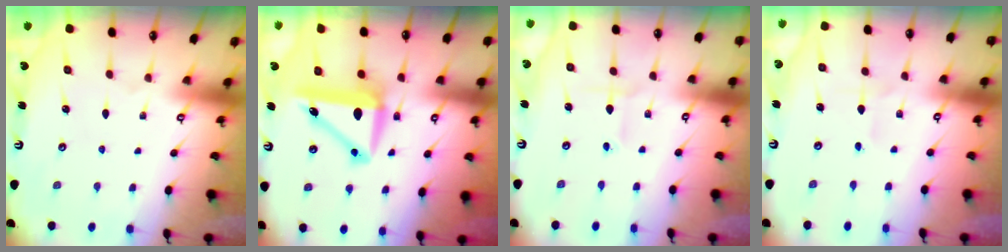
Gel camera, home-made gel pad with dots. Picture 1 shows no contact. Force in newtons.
{"total": 10.1, "press": 9.9, "slide": 1.9}
{"total": 1.9, "press": 1.8, "slide": 0.5}
{"total": 1.3, "press": 1.3, "slide": 0.2}